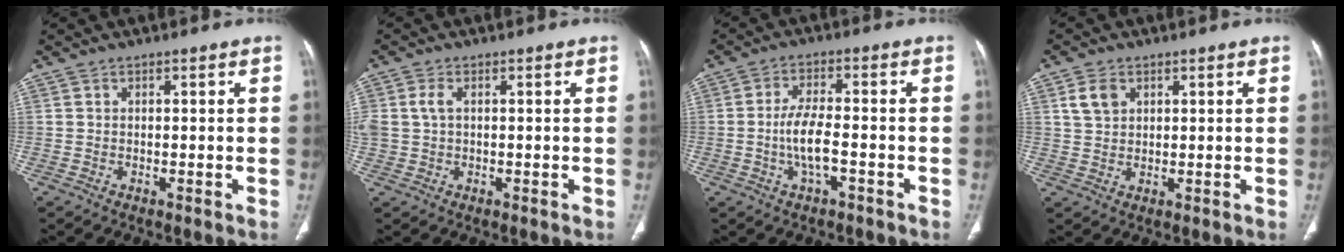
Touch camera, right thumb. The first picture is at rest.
{"total": 3.5, "force": [0.5, 2.3, 2.5], "torque": [-0.068, 0.010, 0.012]}
{"total": 6.0, "force": [-1.8, 2.2, 5.3], "torque": [-0.109, 0.017, -0.032]}
{"total": 4.0, "force": [1.8, 2.8, 2.2], "torque": [-0.036, -0.002, 0.039]}